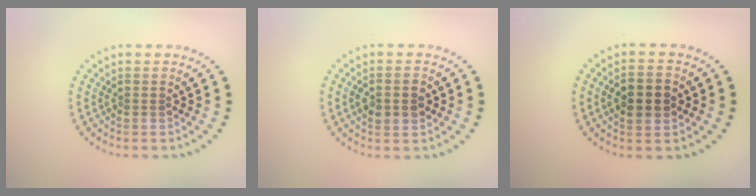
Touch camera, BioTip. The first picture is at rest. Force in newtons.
{"total": 2.5, "press": 2.4, "slide": 0.2}
{"total": 4.2, "press": 4.2, "slide": 0.2}